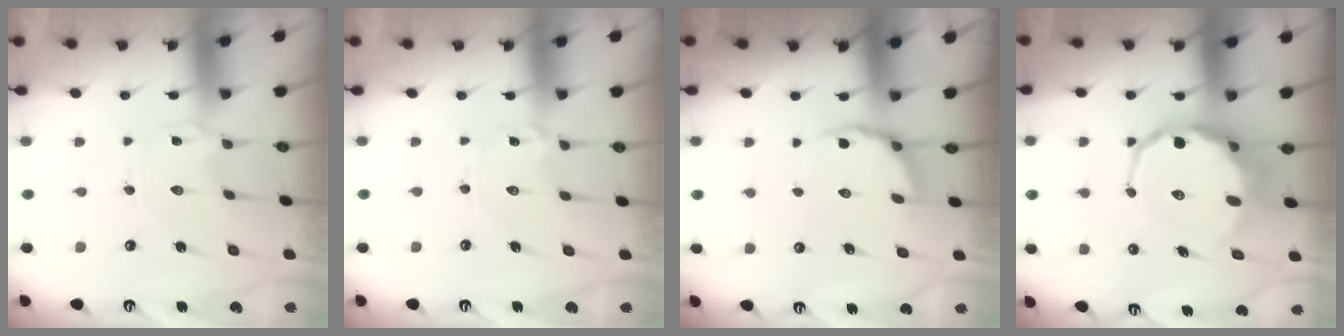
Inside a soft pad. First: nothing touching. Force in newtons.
{"total": 0.9, "press": 0.9, "slide": 0.1}
{"total": 4.5, "press": 3.7, "slide": 2.6}
{"total": 10.4, "press": 10.0, "slide": 2.9}